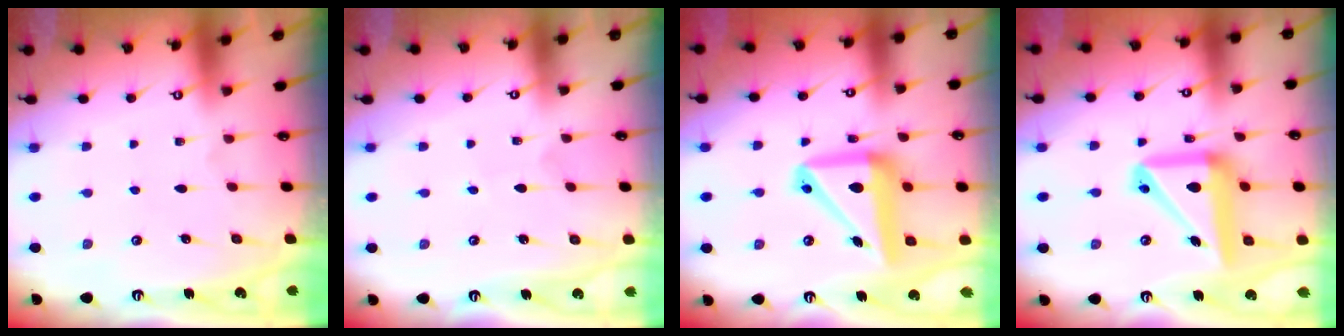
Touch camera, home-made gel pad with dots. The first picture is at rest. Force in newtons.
{"total": 2.9, "press": 2.8, "slide": 0.2}
{"total": 16.0, "press": 15.8, "slide": 2.8}
{"total": 16.0, "press": 15.9, "slide": 2.0}